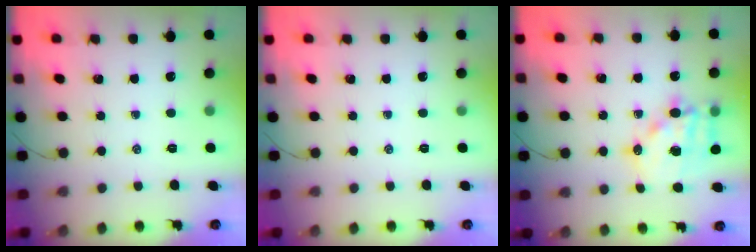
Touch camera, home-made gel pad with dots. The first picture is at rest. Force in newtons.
{"total": 0.0}
{"total": 13.9, "press": 13.6, "slide": 2.9}